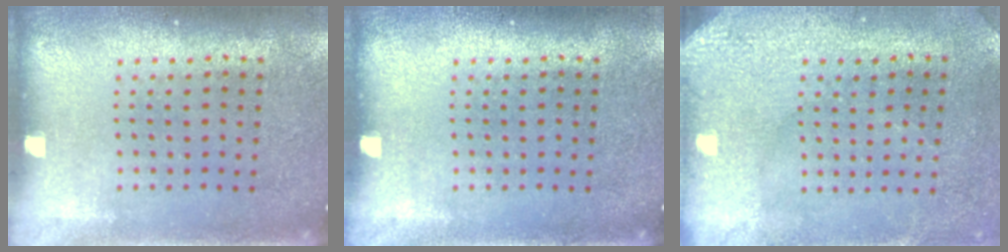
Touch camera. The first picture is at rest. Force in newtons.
{"total": 0.0}
{"total": 3.0, "press": 2.5, "slide": 1.7}